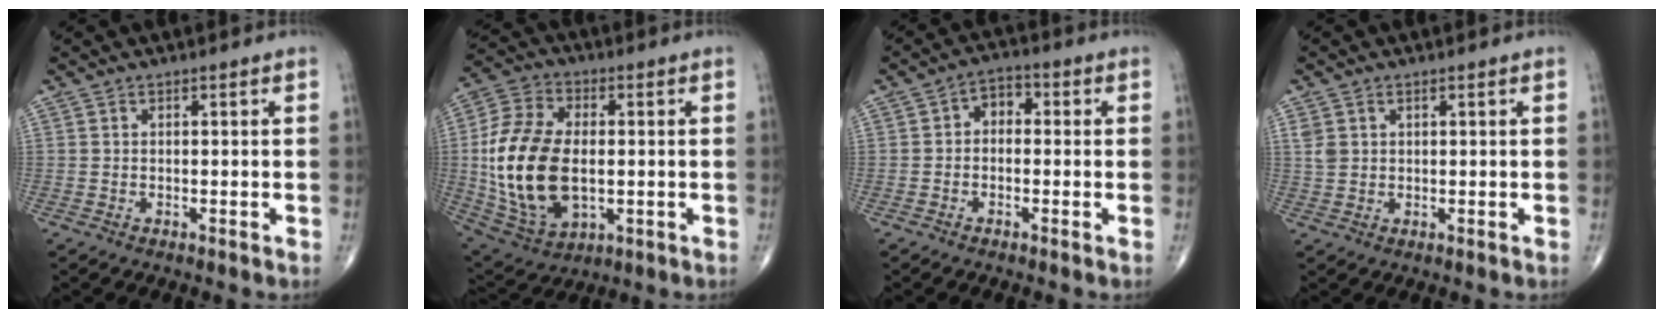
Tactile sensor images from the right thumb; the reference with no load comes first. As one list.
[{"total": 20.6, "force": [-0.9, 12.4, 16.5], "torque": [-0.329, -0.003, -0.005]}, {"total": 4.1, "force": [0.0, 3.0, 2.8], "torque": [-0.021, 0.018, -0.016]}, {"total": 2.6, "force": [0.9, 2.0, 1.3], "torque": [-0.024, 0.000, 0.025]}]